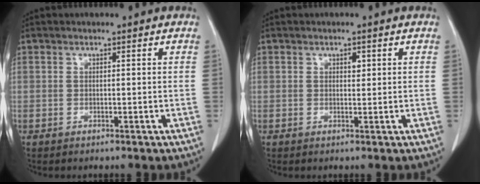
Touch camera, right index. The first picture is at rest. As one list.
[{"total": 1.1, "force": [0.5, 0.6, 0.8], "torque": [-0.010, -0.001, 0.007]}]